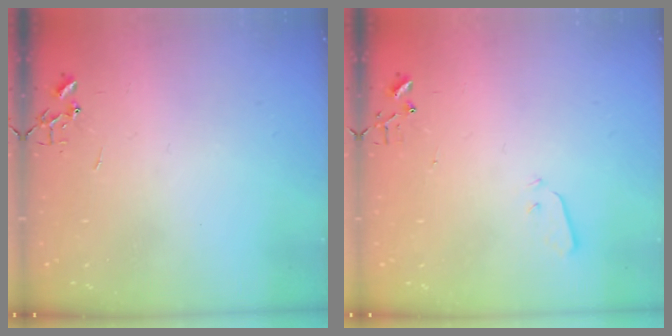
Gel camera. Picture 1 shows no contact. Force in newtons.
{"total": 2.9, "press": 2.8, "slide": 0.8}